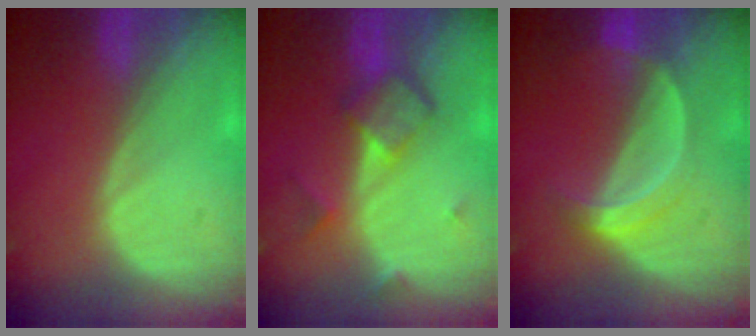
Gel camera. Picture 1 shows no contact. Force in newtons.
{"total": 5.7, "press": 5.4, "slide": 1.7}
{"total": 5.2, "press": 4.9, "slide": 1.6}